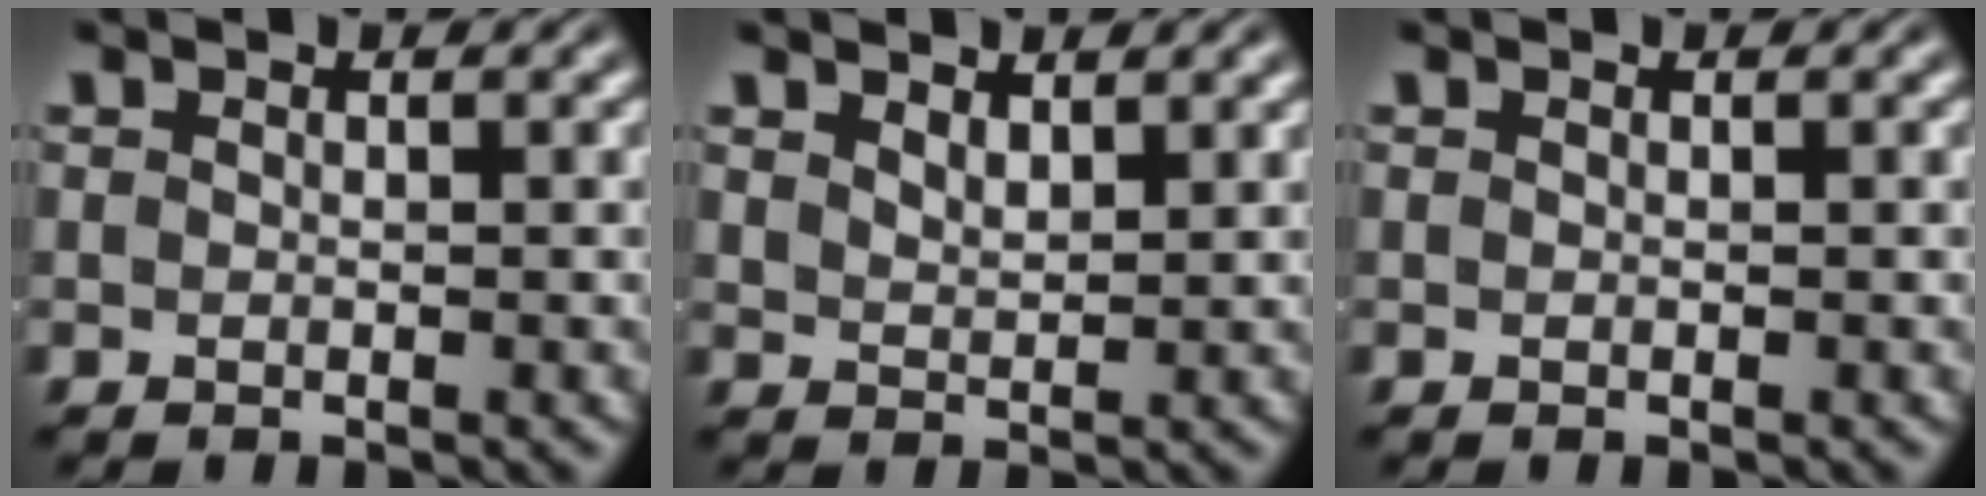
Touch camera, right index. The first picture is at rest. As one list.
[{"total": 1.8, "force": [1.8, -0.5, 0.3], "torque": [0.002, -0.009, 0.043]}, {"total": 0.0}]